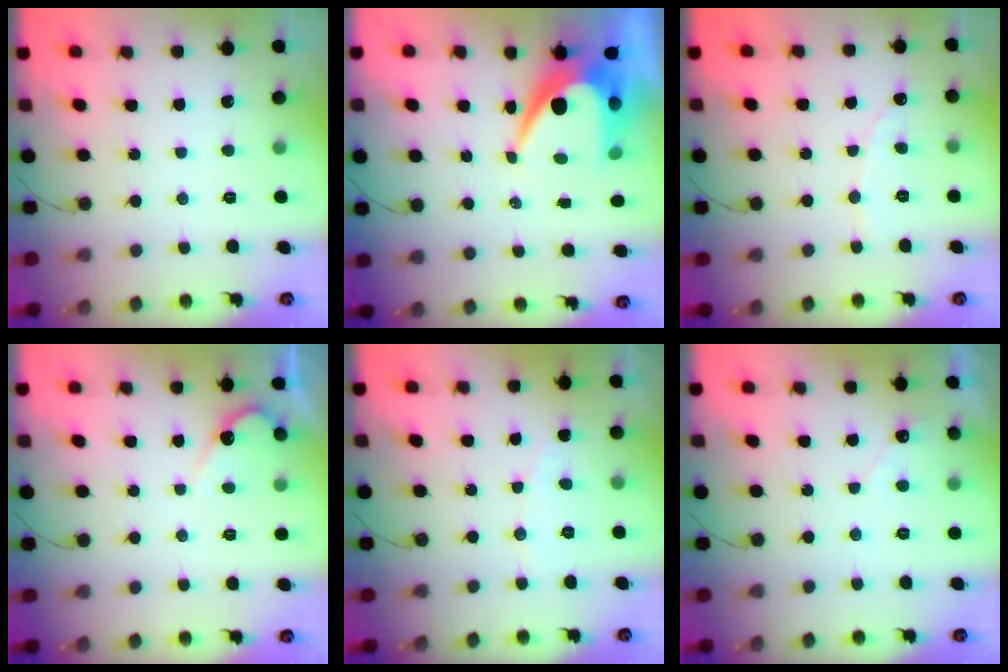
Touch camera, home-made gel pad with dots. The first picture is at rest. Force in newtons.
{"total": 11.2, "press": 11.2, "slide": 0.6}
{"total": 1.9, "press": 1.9, "slide": 0.1}
{"total": 4.0, "press": 4.0, "slide": 0.2}
{"total": 2.8, "press": 2.8, "slide": 0.3}
{"total": 2.8, "press": 2.8, "slide": 0.2}